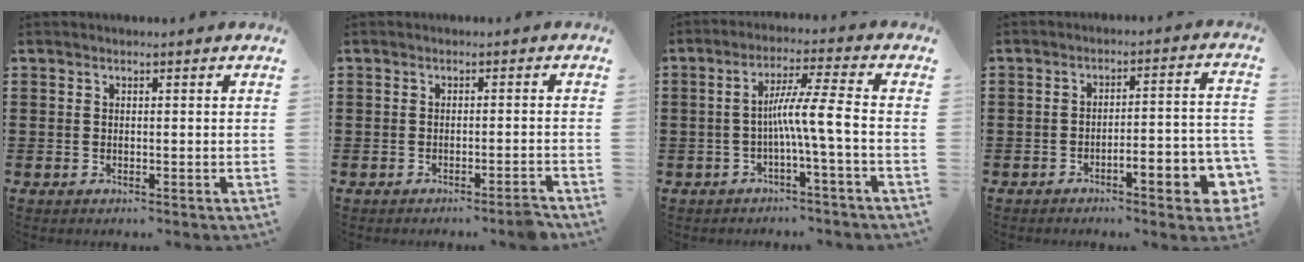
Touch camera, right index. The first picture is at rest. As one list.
[{"total": 1.8, "force": [-1.5, -0.2, 1.0], "torque": [-0.018, -0.001, -0.029]}, {"total": 7.1, "force": [-1.9, -0.5, 6.8], "torque": [-0.122, 0.000, -0.040]}, {"total": 5.7, "force": [-3.7, 0.9, 4.2], "torque": [-0.069, -0.009, -0.067]}]